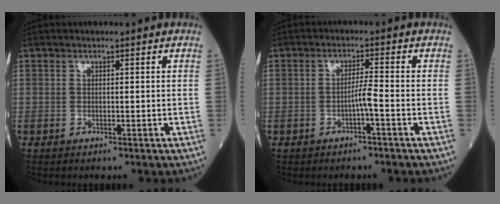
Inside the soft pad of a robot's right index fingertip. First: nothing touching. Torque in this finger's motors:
{"motor_torque": [0.31, -0.25, 0.20, 0.07]}